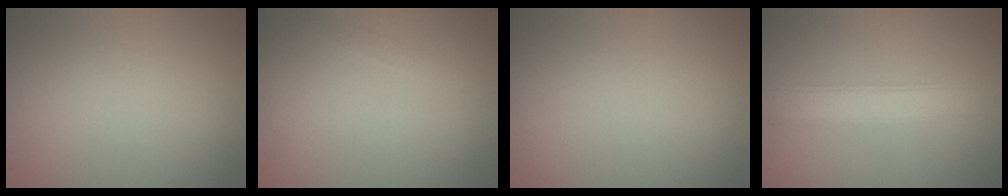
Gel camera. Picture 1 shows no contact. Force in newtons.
{"total": 0.8, "press": 0.8, "slide": 0.0}
{"total": 0.0}
{"total": 3.9, "press": 3.9, "slide": 0.2}